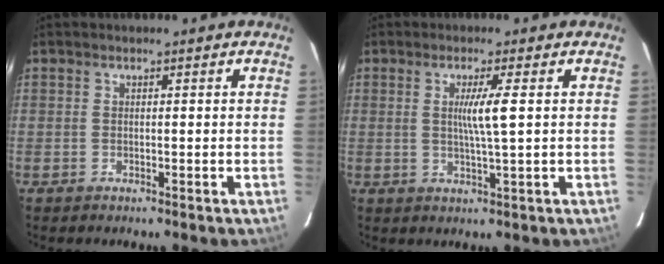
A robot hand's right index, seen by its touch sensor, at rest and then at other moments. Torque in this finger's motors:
{"motor_torque": [0.47, 0.10, 0.38, 0.10]}